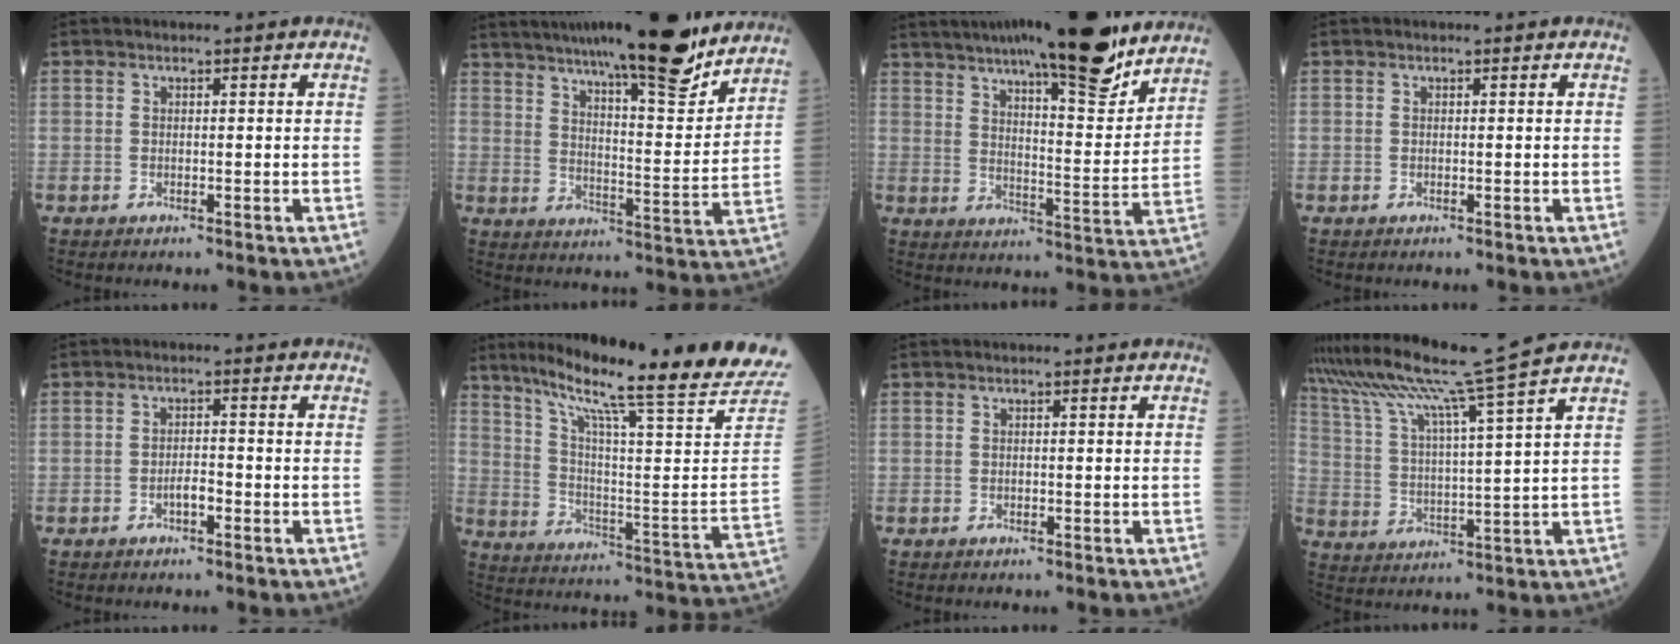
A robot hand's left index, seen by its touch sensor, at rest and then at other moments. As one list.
[{"total": 20.8, "force": [17.0, 2.5, 11.7], "torque": [-0.184, -0.004, 0.244]}, {"total": 20.6, "force": [16.1, 3.2, 12.4], "torque": [-0.194, -0.004, 0.230]}, {"total": 0.0}, {"total": 2.3, "force": [-1.7, 0.6, 1.5], "torque": [-0.024, -0.001, -0.028]}, {"total": 25.6, "force": [20.5, -1.1, 15.3], "torque": [-0.246, -0.070, 0.280]}, {"total": 0.6, "force": [-0.6, 0.0, 0.0], "torque": [0.001, -0.005, -0.011]}, {"total": 14.8, "force": [12.0, -3.9, 7.7], "torque": [-0.143, -0.029, 0.196]}]